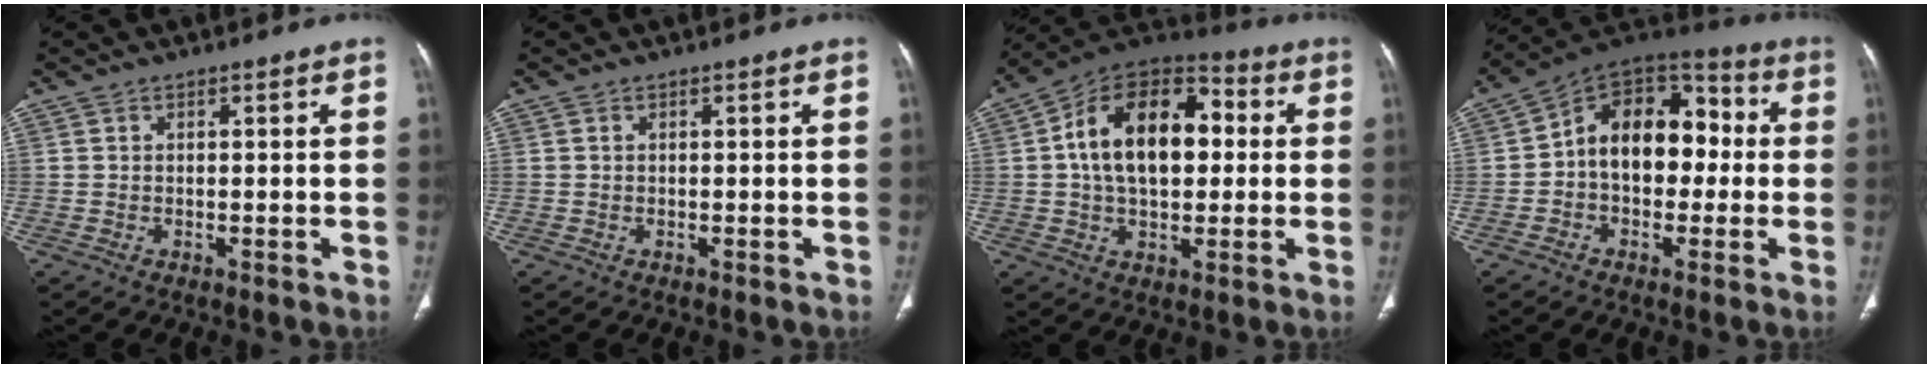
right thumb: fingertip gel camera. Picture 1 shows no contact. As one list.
[{"total": 0.0}, {"total": 18.9, "force": [2.1, 11.6, 14.8], "torque": [-0.219, 0.031, 0.026]}, {"total": 15.7, "force": [-0.1, 10.7, 11.4], "torque": [-0.130, 0.049, -0.017]}]